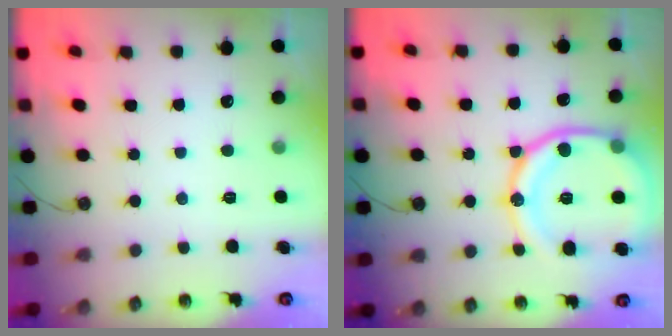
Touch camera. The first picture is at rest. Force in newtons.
{"total": 20.1, "press": 20.0, "slide": 2.2}